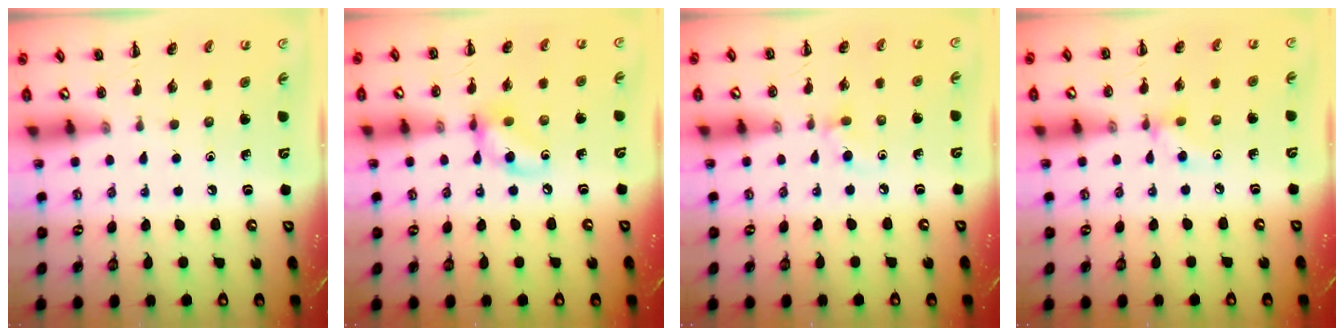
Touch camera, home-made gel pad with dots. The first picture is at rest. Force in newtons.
{"total": 8.5, "press": 8.5, "slide": 0.7}
{"total": 4.7, "press": 4.3, "slide": 1.8}
{"total": 3.9, "press": 3.8, "slide": 0.8}